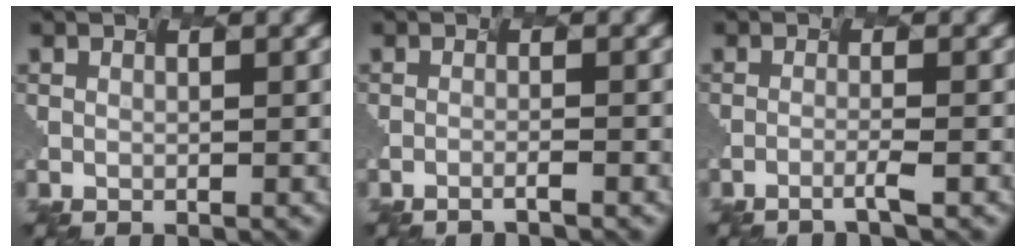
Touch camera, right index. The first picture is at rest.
{"total": 1.5, "force": [-1.3, -0.6, 0.0], "torque": [-0.005, -0.010, -0.002]}
{"total": 1.8, "force": [-1.5, -0.8, 0.4], "torque": [-0.023, -0.010, -0.007]}